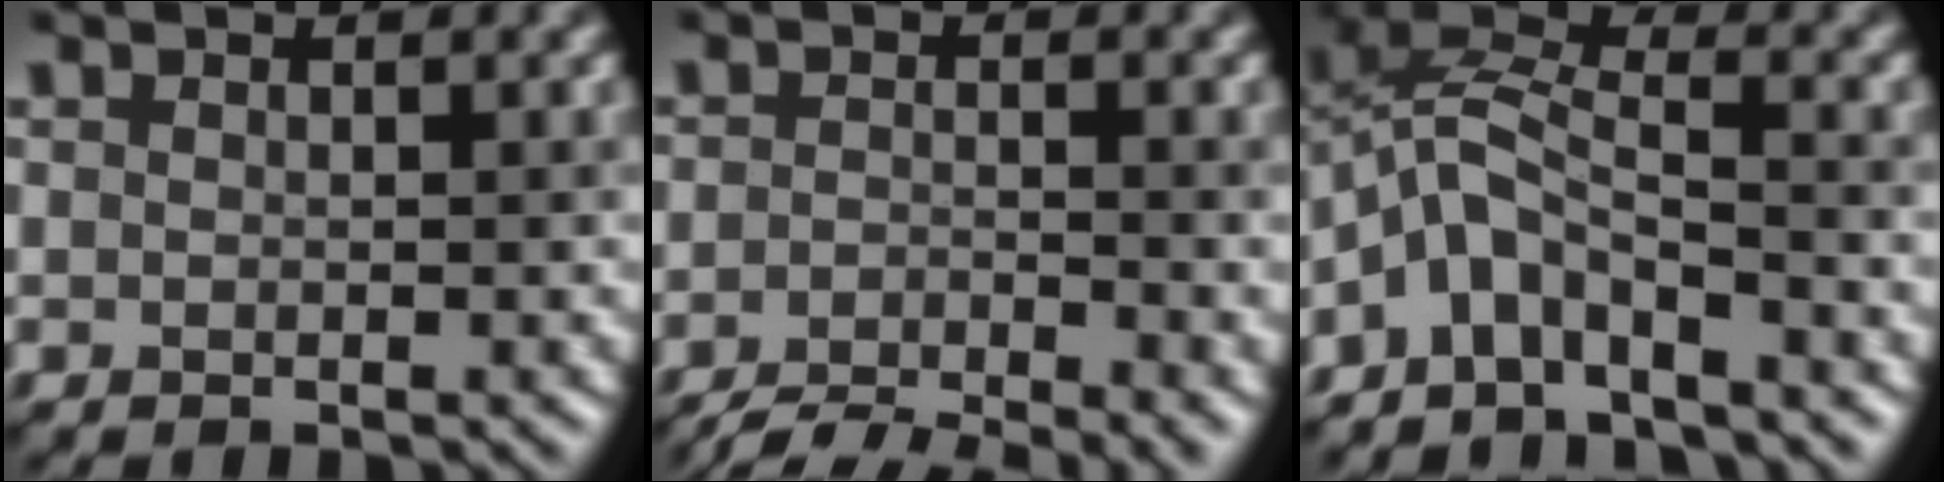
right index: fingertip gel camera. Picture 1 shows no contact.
{"total": 5.9, "force": [-4.9, 1.1, 3.1], "torque": [-0.054, -0.014, -0.086]}
{"total": 5.2, "force": [-3.5, 2.0, 3.3], "torque": [-0.070, 0.008, -0.076]}